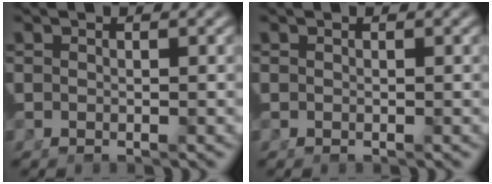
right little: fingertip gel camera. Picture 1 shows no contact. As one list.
[{"total": 0.0}]